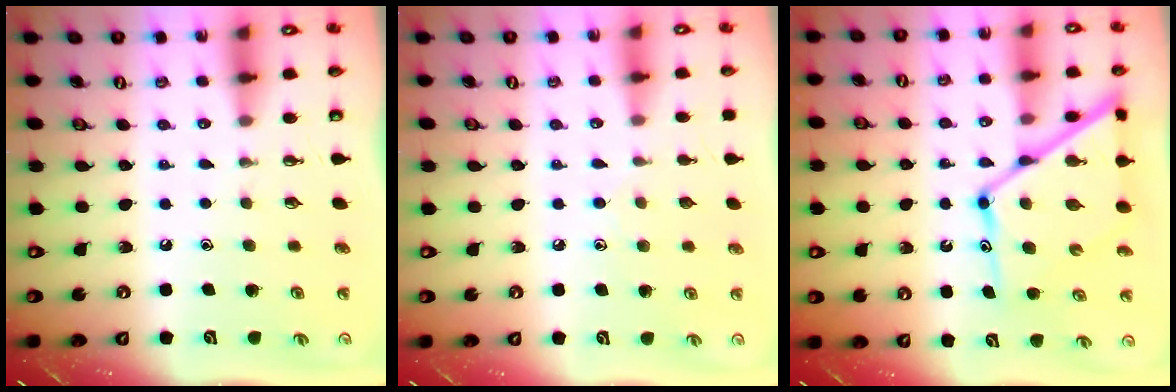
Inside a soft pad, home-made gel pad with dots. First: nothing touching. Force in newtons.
{"total": 6.0, "press": 5.9, "slide": 0.7}
{"total": 17.3, "press": 17.2, "slide": 1.4}